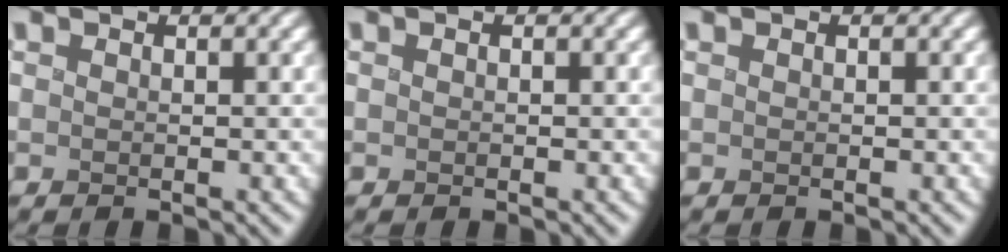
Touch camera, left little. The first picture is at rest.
{"total": 0.0}
{"total": 0.0}